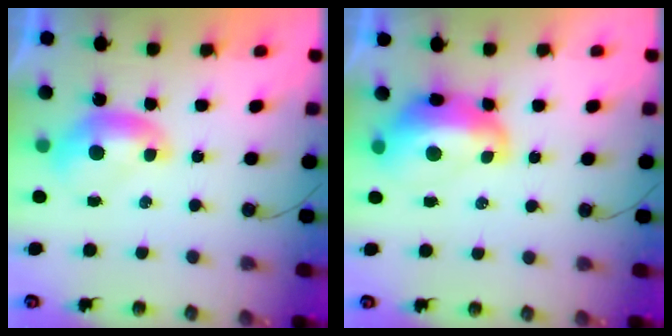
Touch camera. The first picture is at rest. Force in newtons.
{"total": 5.6, "press": 5.5, "slide": 1.0}